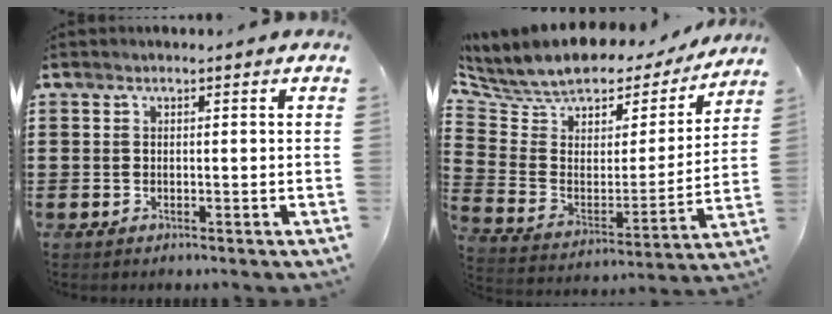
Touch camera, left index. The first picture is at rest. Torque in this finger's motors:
{"motor_torque": [2.14, 0.00, -0.02, -0.15]}